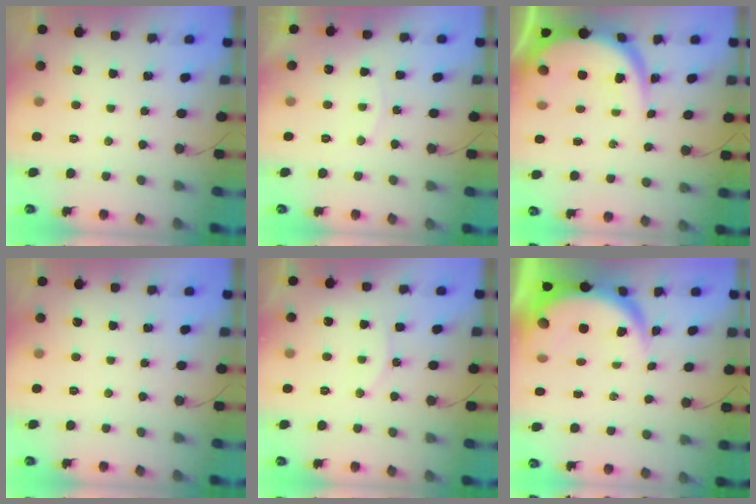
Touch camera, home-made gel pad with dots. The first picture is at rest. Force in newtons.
{"total": 4.4, "press": 4.4, "slide": 0.5}
{"total": 11.0, "press": 10.9, "slide": 1.1}
{"total": 0.0}
{"total": 8.7, "press": 8.7, "slide": 0.4}
{"total": 8.3, "press": 8.3, "slide": 0.6}